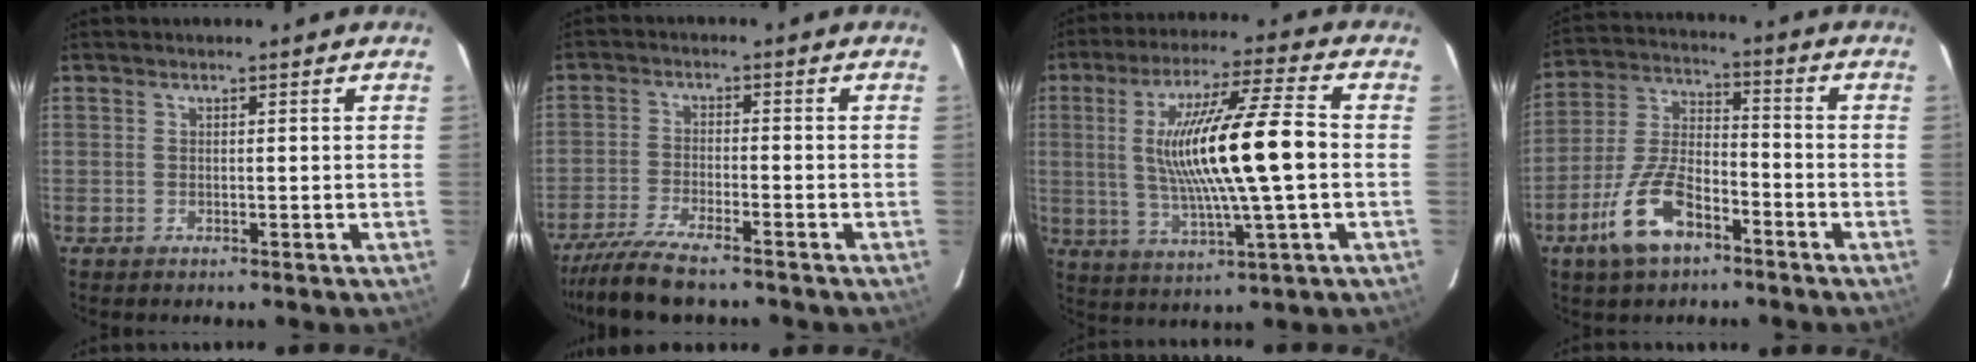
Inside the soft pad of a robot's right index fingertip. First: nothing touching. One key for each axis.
{"total": 9.2, "fx": -7.7, "fy": 0.7, "fz": 4.9, "tx": -0.085, "ty": -0.025, "tz": -0.131}
{"total": 16.2, "fx": 0.1, "fy": 0.5, "fz": 16.2, "tx": -0.300, "ty": 0.003, "tz": 0.001}
{"total": 11.2, "fx": -6.3, "fy": 4.8, "fz": 7.9, "tx": -0.180, "ty": 0.007, "tz": -0.119}